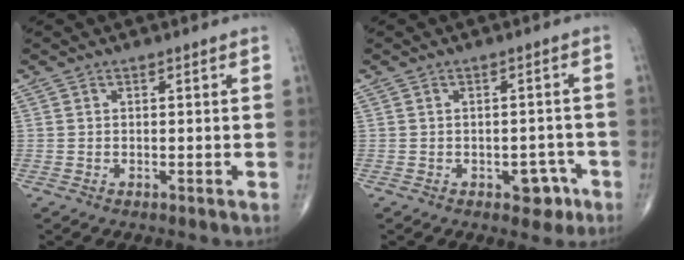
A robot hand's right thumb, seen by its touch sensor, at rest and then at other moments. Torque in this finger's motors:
{"motor_torque": [2.54, 2.34, 0.39, -0.60, 0.00]}